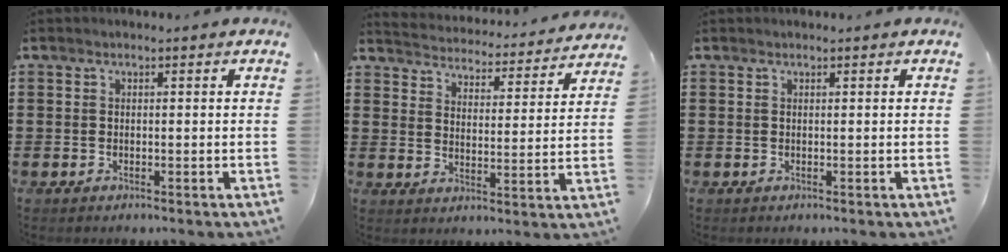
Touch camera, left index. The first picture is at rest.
{"total": 4.0, "force": [3.9, -0.5, -0.4], "torque": [-0.018, -0.041, 0.062]}
{"total": 0.0}